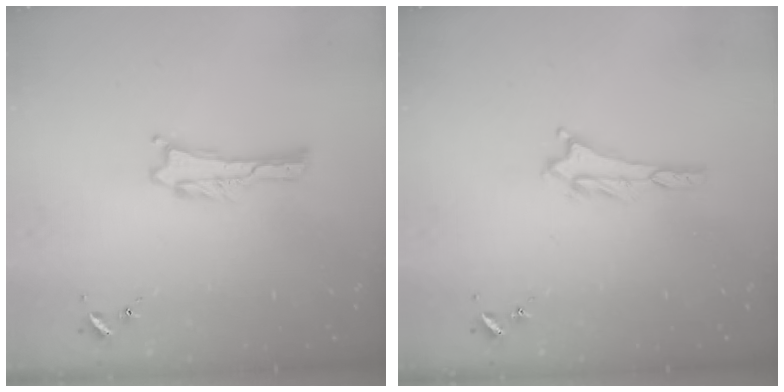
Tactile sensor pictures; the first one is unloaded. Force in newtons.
{"total": 0.7, "press": 0.7, "slide": 0.2}